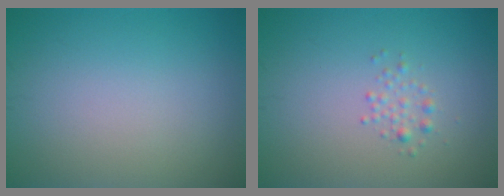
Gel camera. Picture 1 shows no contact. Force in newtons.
{"total": 1.2, "press": 1.2, "slide": 0.0}